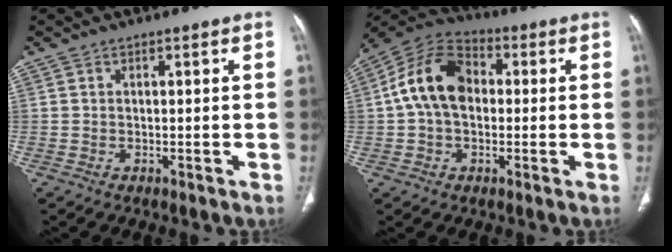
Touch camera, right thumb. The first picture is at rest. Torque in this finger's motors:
{"motor_torque": [0.92, 2.99, 1.11, -0.66, 0.13]}